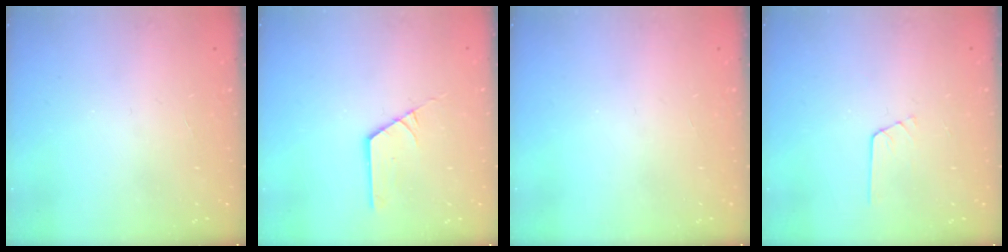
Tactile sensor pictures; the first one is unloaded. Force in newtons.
{"total": 2.4, "press": 2.3, "slide": 0.3}
{"total": 0.0}
{"total": 3.3, "press": 3.3, "slide": 0.3}